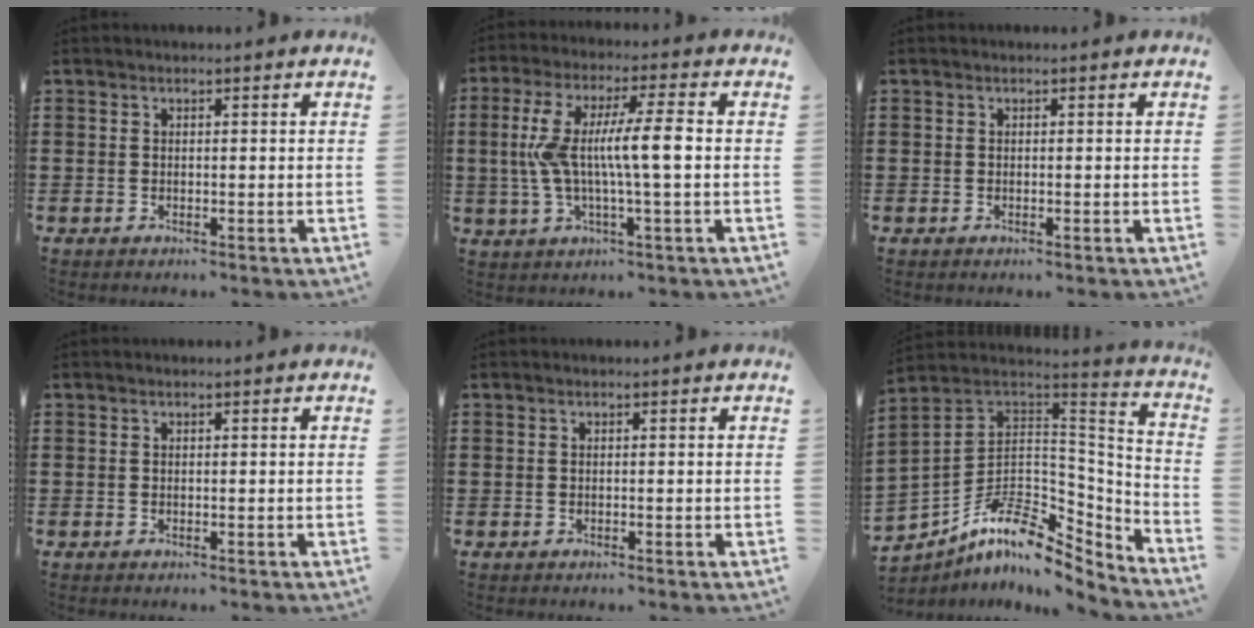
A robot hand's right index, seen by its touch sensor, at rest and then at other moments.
{"total": 10.2, "force": [-0.2, 1.4, 10.1], "torque": [-0.187, 0.002, -0.009]}
{"total": 0.0}
{"total": 0.0}
{"total": 0.0}
{"total": 9.6, "force": [-5.9, 4.9, 5.7], "torque": [-0.119, -0.001, -0.111]}